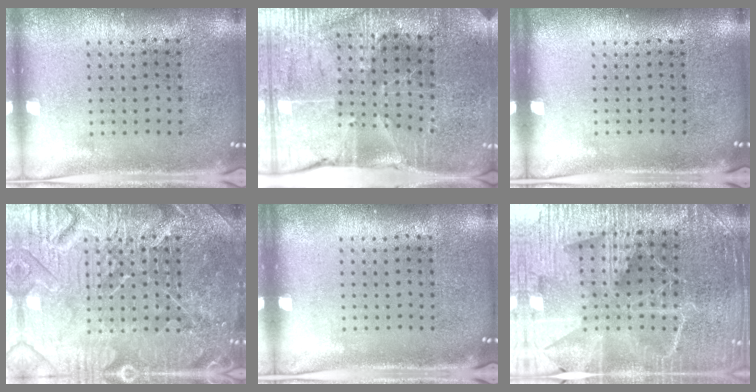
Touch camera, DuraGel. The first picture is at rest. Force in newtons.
{"total": 3.4, "press": 3.4, "slide": 0.3}
{"total": 0.0}
{"total": 7.9, "press": 7.8, "slide": 1.1}
{"total": 0.0}
{"total": 4.8, "press": 4.5, "slide": 1.7}